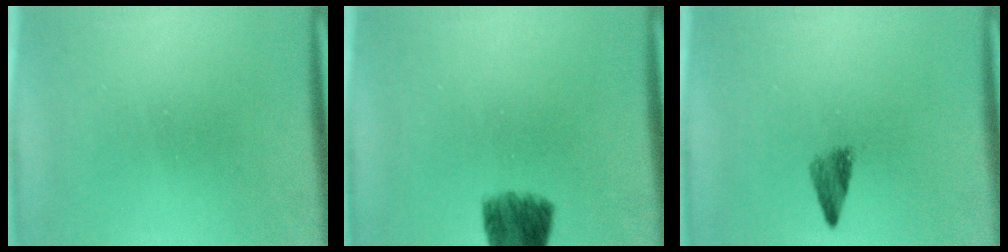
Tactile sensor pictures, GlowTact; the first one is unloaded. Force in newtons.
{"total": 7.5}
{"total": 2.4}